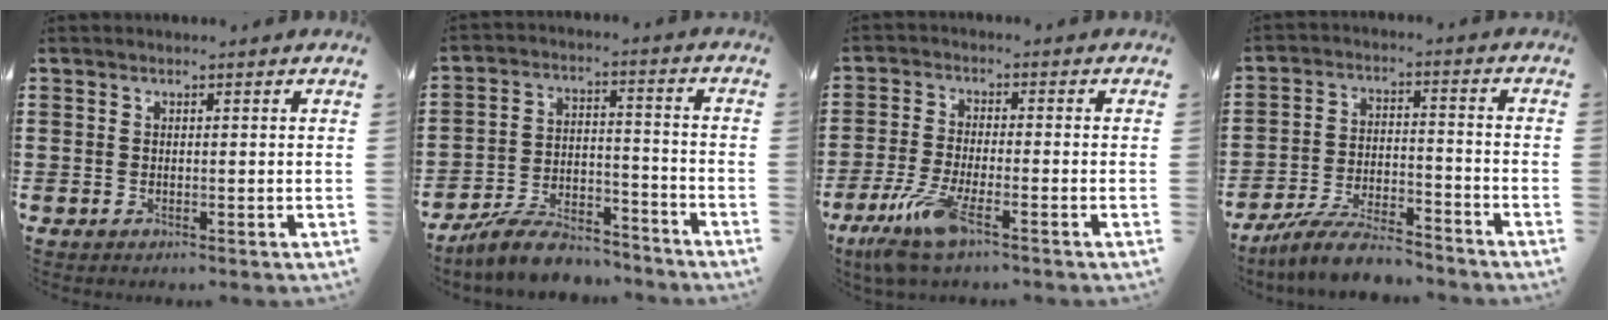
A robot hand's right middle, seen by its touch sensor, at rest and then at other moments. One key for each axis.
{"total": 8.7, "fx": -7.9, "fy": 1.9, "fz": 3.0, "tx": -0.053, "ty": 0.023, "tz": -0.151}
{"total": 7.3, "fx": -4.6, "fy": 1.4, "fz": 5.4, "tx": -0.132, "ty": -0.020, "tz": -0.090}
{"total": 8.1, "fx": -7.3, "fy": 1.3, "fz": 3.4, "tx": -0.063, "ty": 0.013, "tz": -0.137}